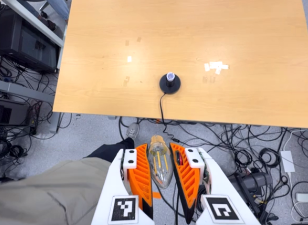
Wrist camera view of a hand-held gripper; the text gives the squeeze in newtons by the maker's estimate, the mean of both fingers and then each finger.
{"total": 20.5, "left": 22.0, "right": 19.0}